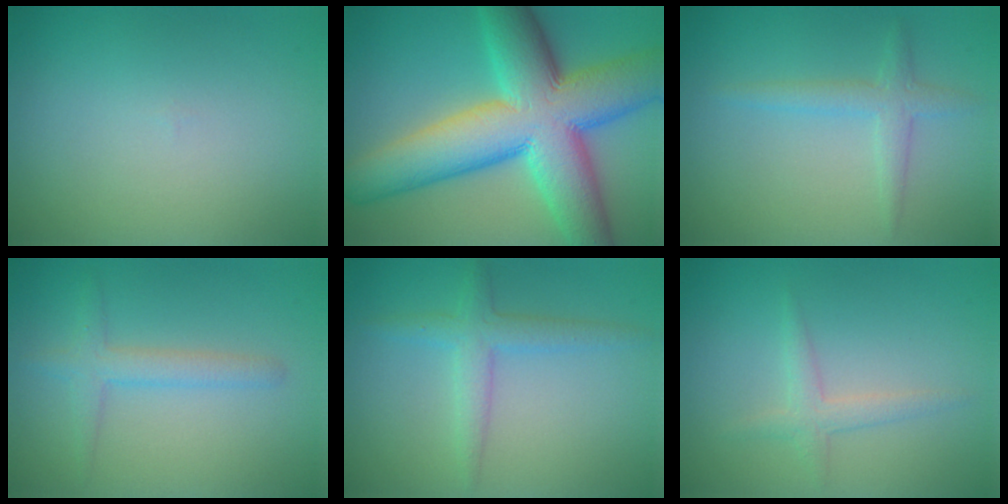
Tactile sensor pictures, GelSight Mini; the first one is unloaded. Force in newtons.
{"total": 14.6, "press": 14.6, "slide": 0.3}
{"total": 2.1, "press": 2.1, "slide": 0.1}
{"total": 2.3, "press": 2.3, "slide": 0.0}
{"total": 2.7, "press": 2.7, "slide": 0.1}
{"total": 2.3, "press": 2.3, "slide": 0.1}